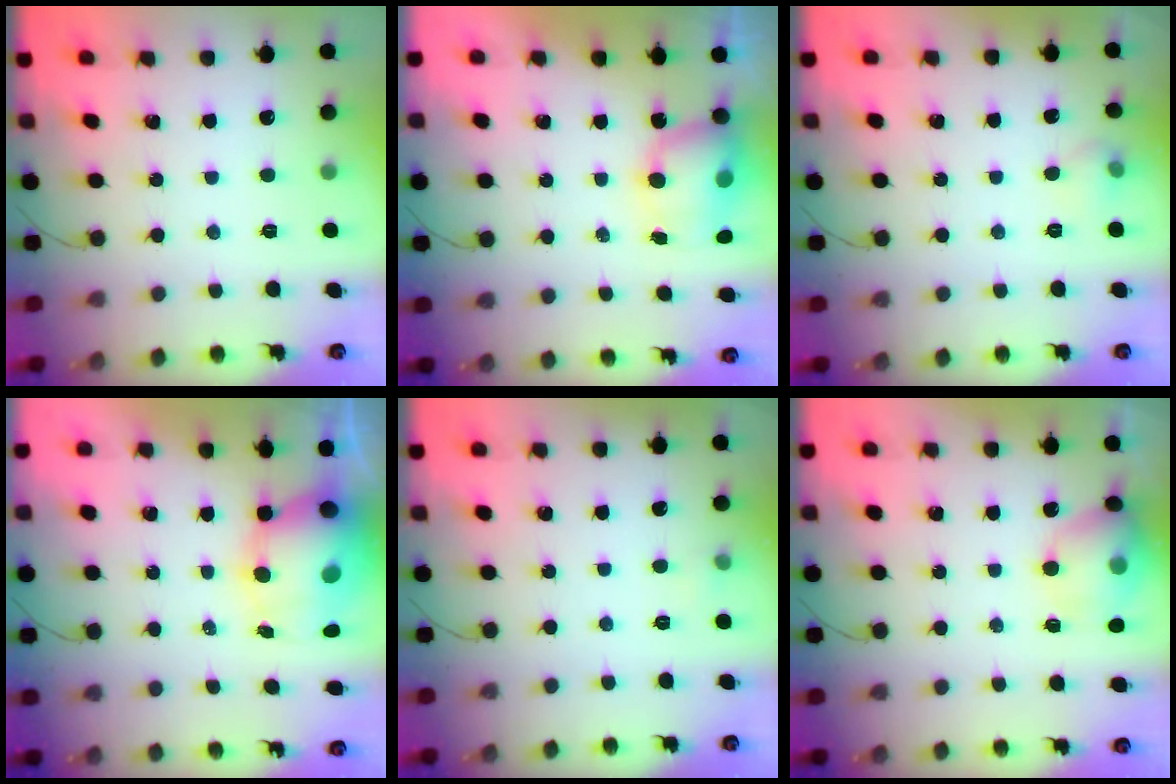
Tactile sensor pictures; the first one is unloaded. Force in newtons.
{"total": 8.5, "press": 8.4, "slide": 1.2}
{"total": 7.7, "press": 4.5, "slide": 6.3}
{"total": 11.8, "press": 11.3, "slide": 3.4}
{"total": 3.4, "press": 3.0, "slide": 1.6}
{"total": 13.3, "press": 13.1, "slide": 2.1}